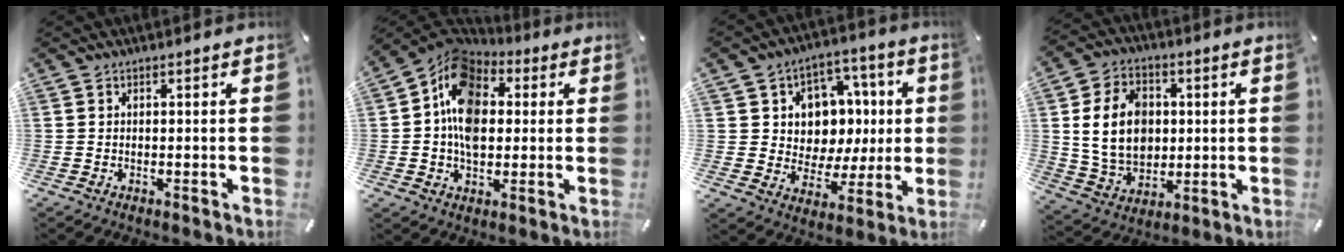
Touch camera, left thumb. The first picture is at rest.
{"total": 13.3, "force": [1.0, 10.5, 8.1], "torque": [-0.148, 0.003, 0.013]}
{"total": 10.9, "force": [1.2, 10.5, 2.8], "torque": [-0.030, -0.021, 0.032]}
{"total": 13.6, "force": [1.5, 10.9, 8.0], "torque": [-0.165, 0.010, 0.027]}